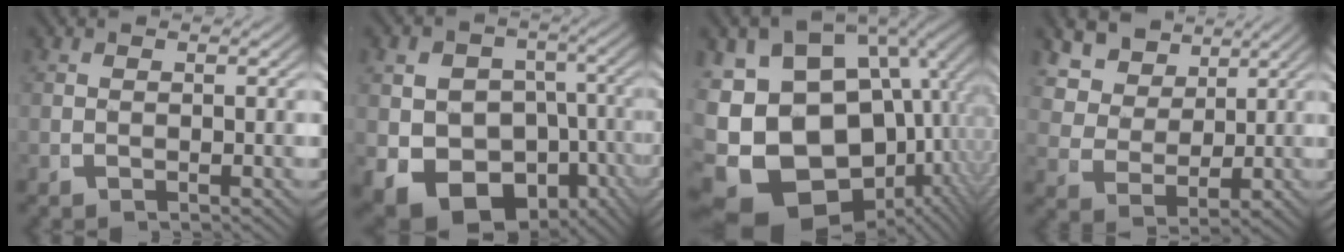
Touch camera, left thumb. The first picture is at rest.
{"total": 15.5, "force": [-6.4, 11.7, 7.8], "torque": [-0.175, -0.099, -0.067]}
{"total": 22.4, "force": [-2.5, 17.6, 13.5], "torque": [-0.296, -0.076, -0.024]}
{"total": 8.3, "force": [3.5, 6.1, 4.5], "torque": [-0.099, -0.019, 0.065]}